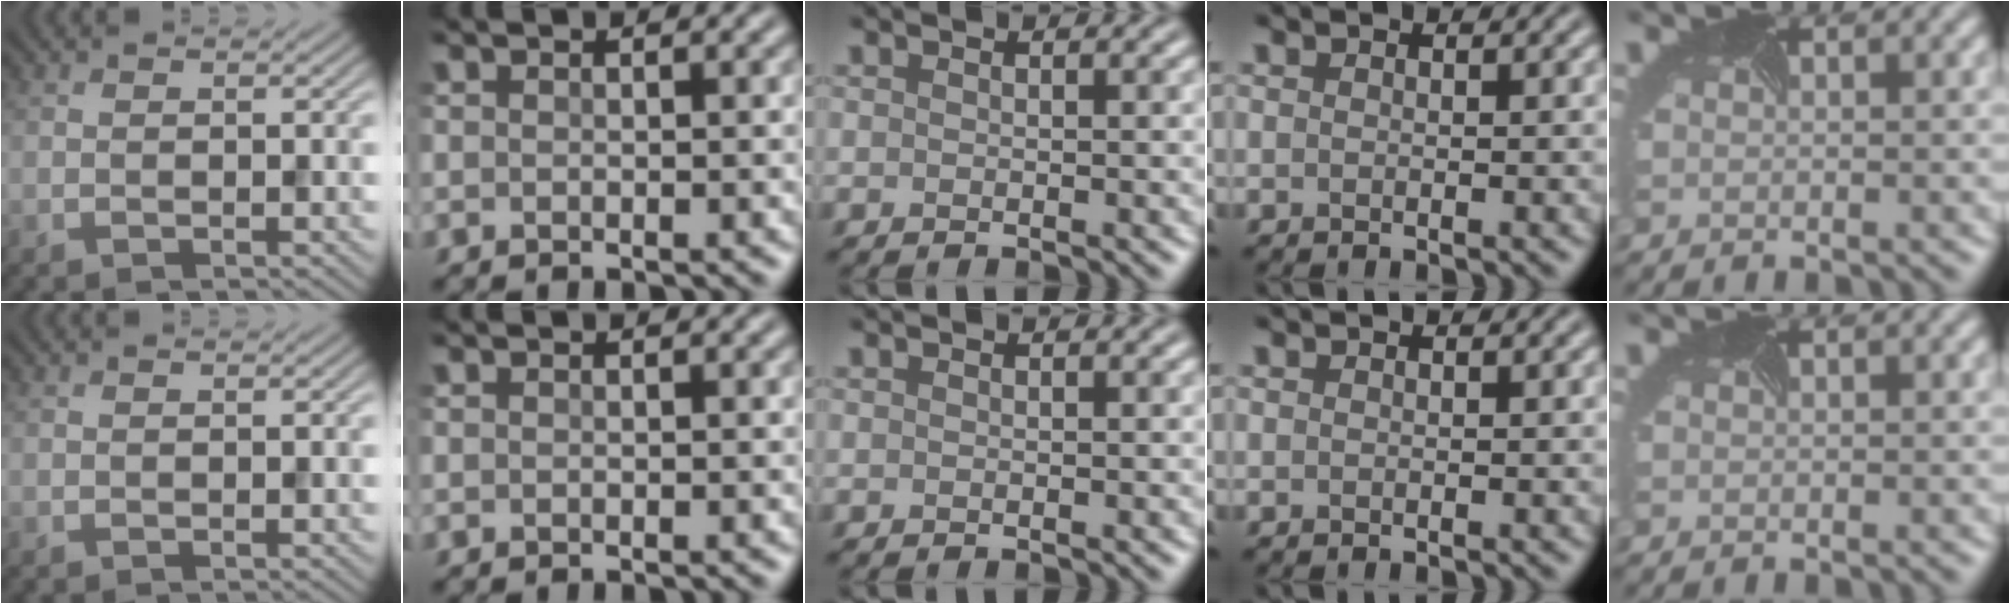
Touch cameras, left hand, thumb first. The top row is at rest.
{}